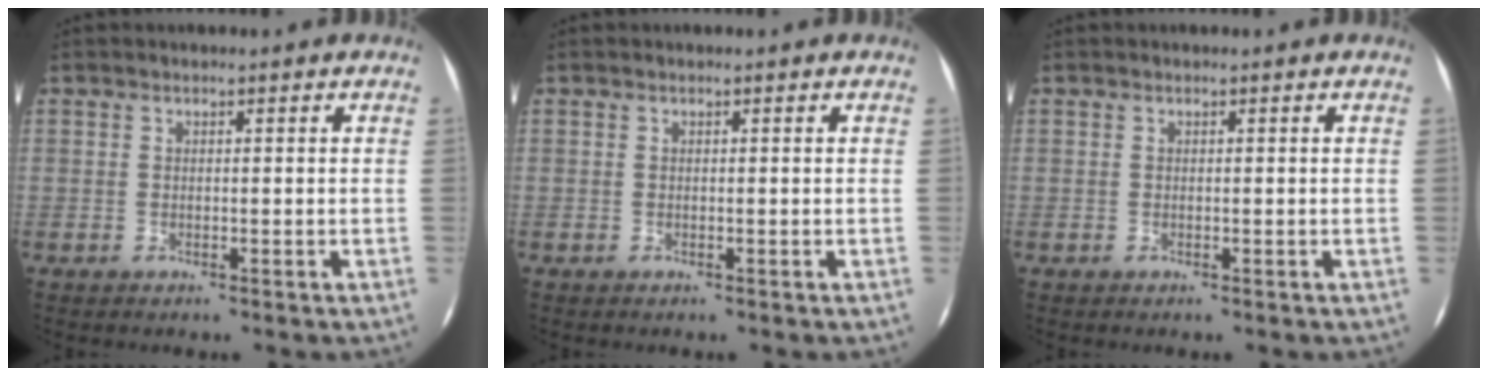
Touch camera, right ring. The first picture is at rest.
{"total": 0.0}
{"total": 0.0}